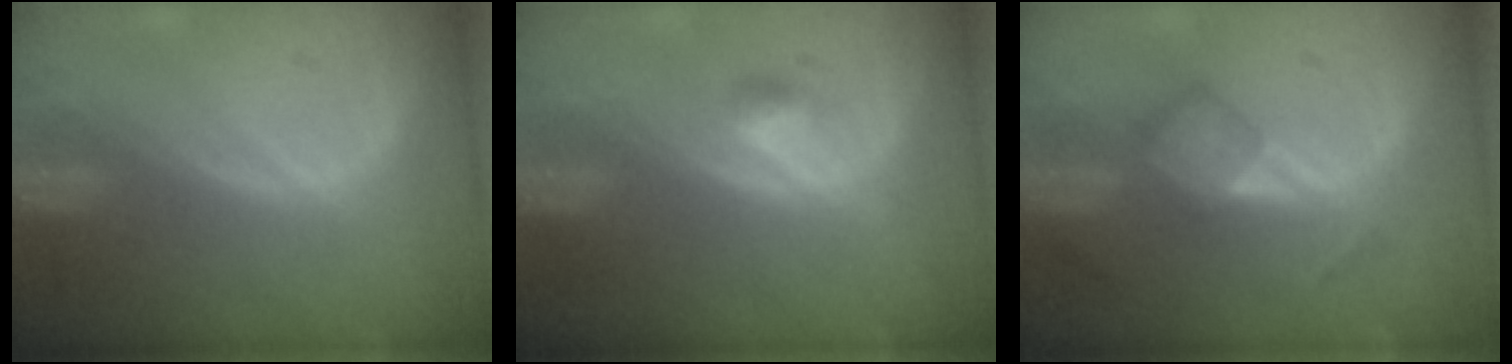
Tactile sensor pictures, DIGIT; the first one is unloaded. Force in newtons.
{"total": 2.2, "press": 2.2, "slide": 0.2}
{"total": 5.5, "press": 4.8, "slide": 2.8}